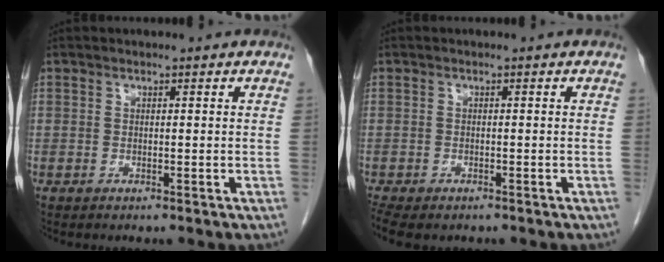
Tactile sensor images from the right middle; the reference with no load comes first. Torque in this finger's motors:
{"motor_torque": [0.66, -0.39, 0.07, 0.05]}